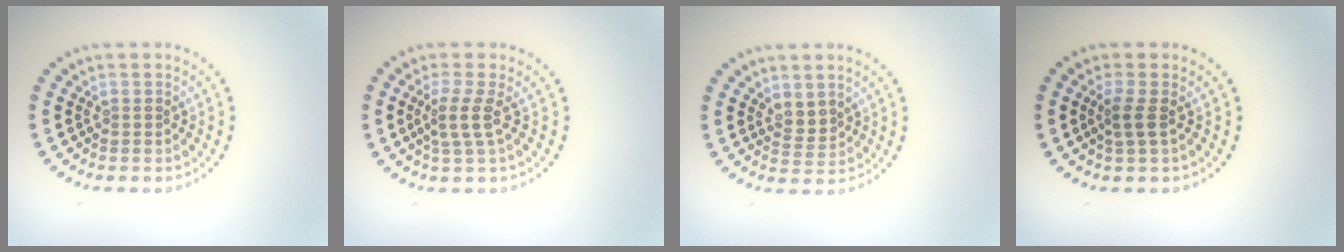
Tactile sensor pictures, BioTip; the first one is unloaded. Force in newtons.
{"total": 2.2, "press": 1.5, "slide": 1.6}
{"total": 1.8, "press": 1.4, "slide": 1.1}
{"total": 1.6, "press": 1.3, "slide": 0.9}